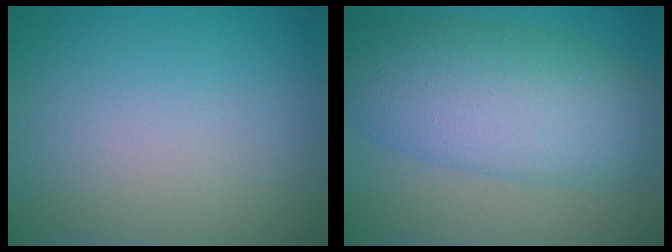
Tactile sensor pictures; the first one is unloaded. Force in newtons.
{"total": 9.4, "press": 9.4, "slide": 0.2}